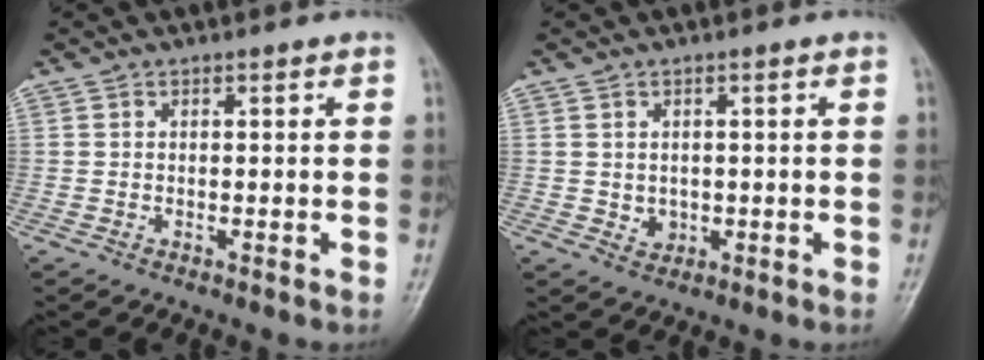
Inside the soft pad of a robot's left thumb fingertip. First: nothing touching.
{"total": 2.5, "force": [-0.1, 2.2, 1.3], "torque": [-0.010, 0.000, 0.006]}